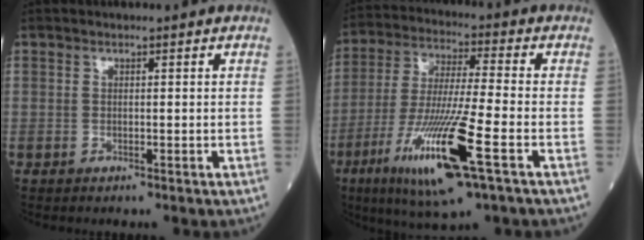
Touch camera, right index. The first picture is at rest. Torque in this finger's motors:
{"motor_torque": [1.88, -0.26, 1.05, 0.21]}